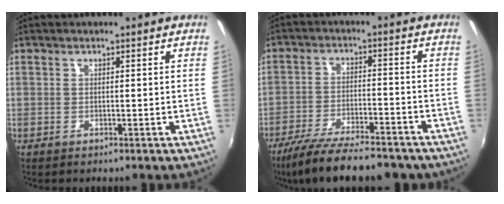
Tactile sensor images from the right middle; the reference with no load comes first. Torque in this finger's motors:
{"motor_torque": [1.09, -1.05, 0.39, 0.16]}